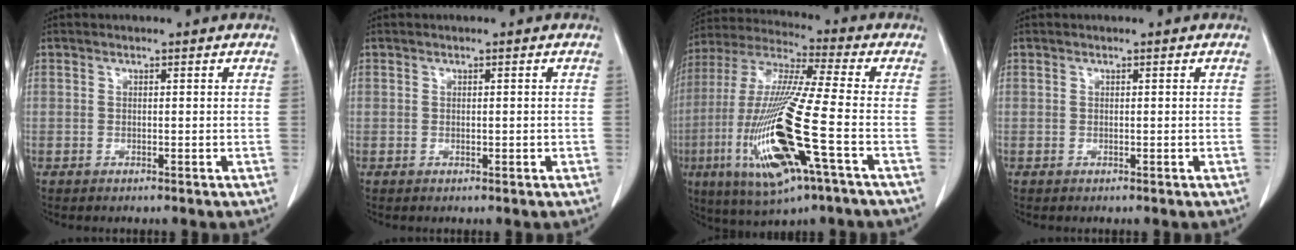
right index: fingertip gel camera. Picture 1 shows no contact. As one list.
[{"total": 0.5, "force": [-0.1, 0.4, 0.3], "torque": [-0.006, 0.001, -0.001]}, {"total": 20.1, "force": [-6.1, 1.3, 19.1], "torque": [-0.418, -0.030, -0.114]}, {"total": 0.0}]